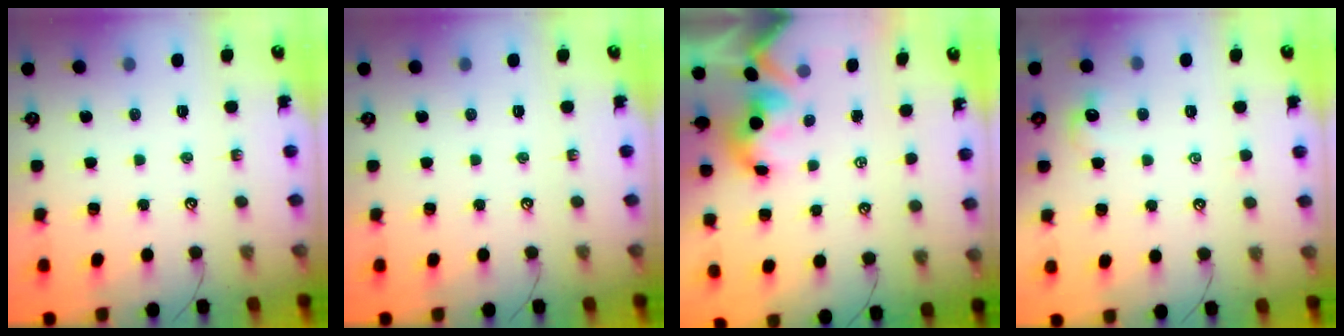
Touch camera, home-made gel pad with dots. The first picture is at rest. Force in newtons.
{"total": 0.0}
{"total": 1.7, "press": 1.5, "slide": 0.7}
{"total": 0.7, "press": 0.2, "slide": 0.6}